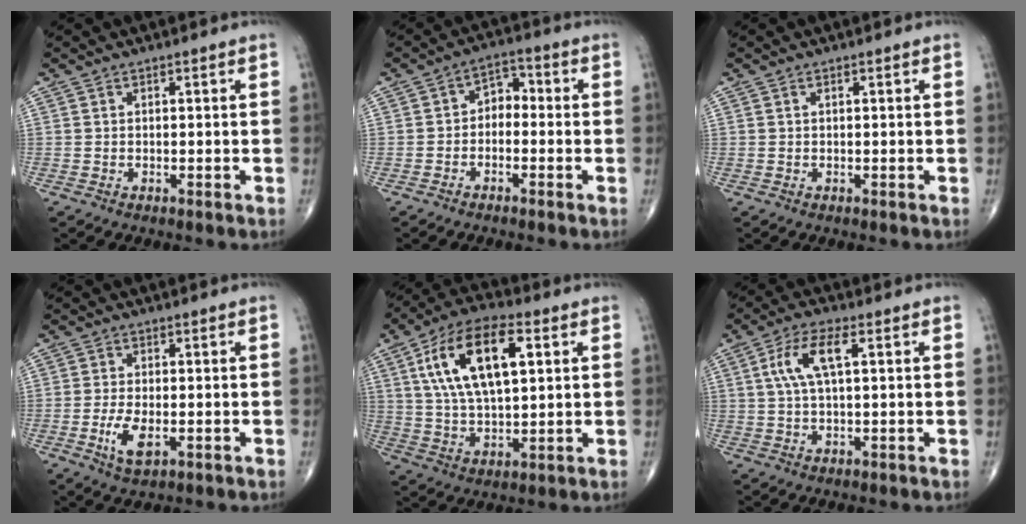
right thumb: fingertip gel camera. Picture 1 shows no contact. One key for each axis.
{"total": 4.5, "fx": -0.9, "fy": 3.2, "fz": 3.0, "tx": -0.027, "ty": 0.029, "tz": -0.030}
{"total": 0.0}
{"total": 4.5, "fx": -1.2, "fy": 2.0, "fz": 3.9, "tx": -0.075, "ty": -0.007, "tz": -0.019}
{"total": 17.6, "fx": 5.4, "fy": 8.0, "fz": 14.7, "tx": -0.262, "ty": 0.003, "tz": 0.096}
{"total": 7.7, "fx": 2.0, "fy": 2.7, "fz": 6.9, "tx": -0.147, "ty": 0.012, "tz": 0.037}